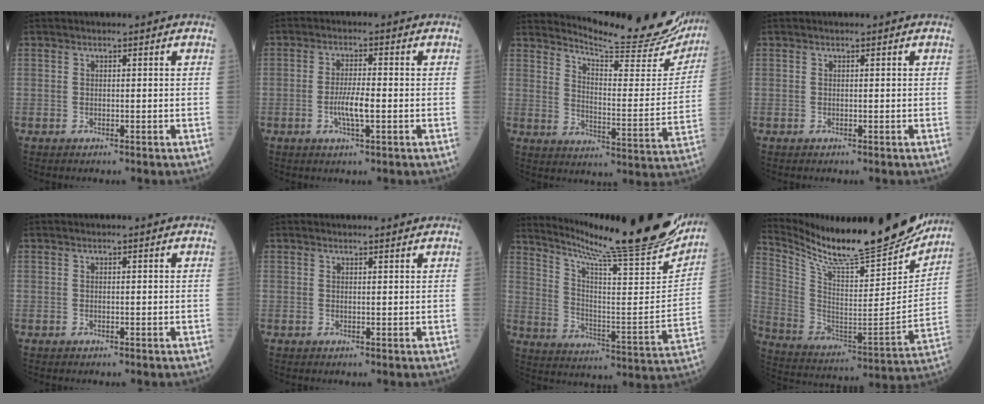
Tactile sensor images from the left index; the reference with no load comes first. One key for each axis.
{"total": 4.3, "fx": -1.1, "fy": 0.6, "fz": 4.1, "tx": -0.082, "ty": -0.003, "tz": -0.021}
{"total": 20.8, "fx": 19.5, "fy": 2.1, "fz": 6.8, "tx": -0.100, "ty": -0.081, "tz": 0.244}
{"total": 0.0}
{"total": 0.0}
{"total": 2.0, "fx": 1.9, "fy": 0.2, "fz": 0.2, "tx": -0.011, "ty": 0.004, "tz": 0.025}
{"total": 26.9, "fx": 23.6, "fy": 0.4, "fz": 13.0, "tx": -0.218, "ty": -0.086, "tz": 0.331}
{"total": 25.8, "fx": 22.7, "fy": 2.9, "fz": 11.9, "tx": -0.216, "ty": -0.069, "tz": 0.346}